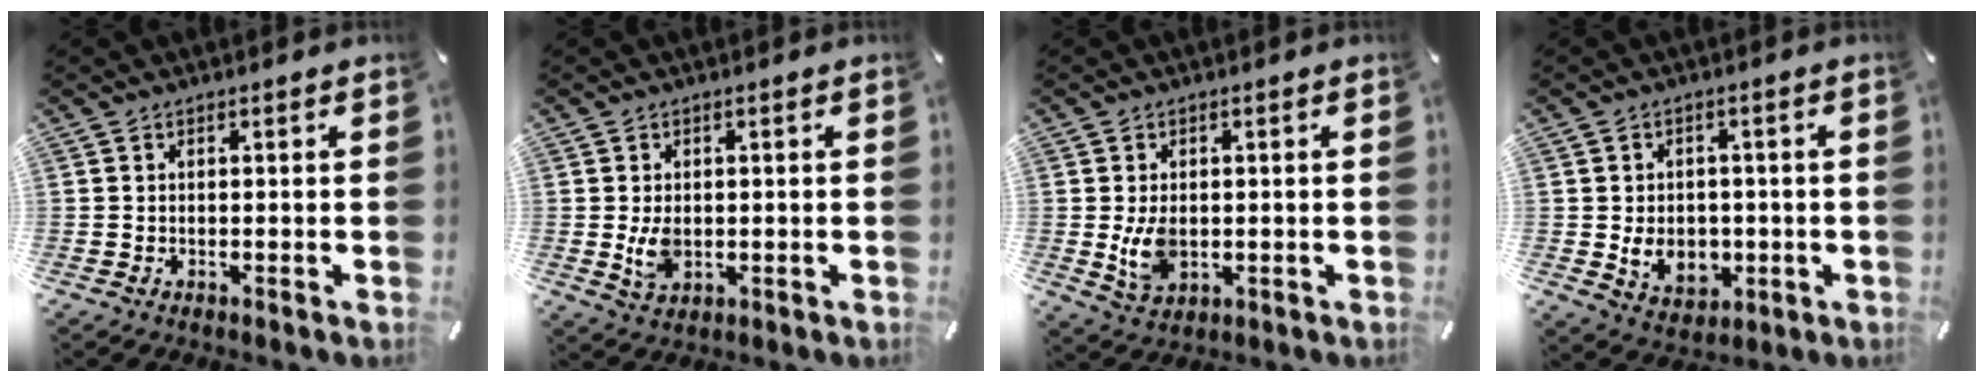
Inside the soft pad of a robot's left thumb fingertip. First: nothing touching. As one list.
[{"total": 4.9, "force": [-0.2, 3.4, 3.5], "torque": [-0.067, -0.008, -0.008]}, {"total": 6.6, "force": [-0.3, 4.6, 4.7], "torque": [-0.100, -0.009, -0.009]}, {"total": 7.9, "force": [-1.2, 6.5, 4.4], "torque": [-0.080, 0.001, -0.022]}]